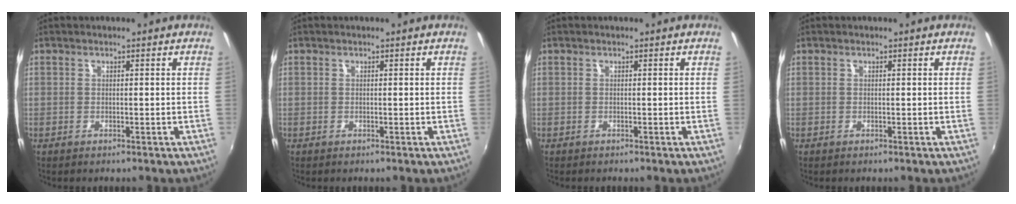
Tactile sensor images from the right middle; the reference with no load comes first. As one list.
[{"total": 0.0}, {"total": 0.0}, {"total": 0.0}]